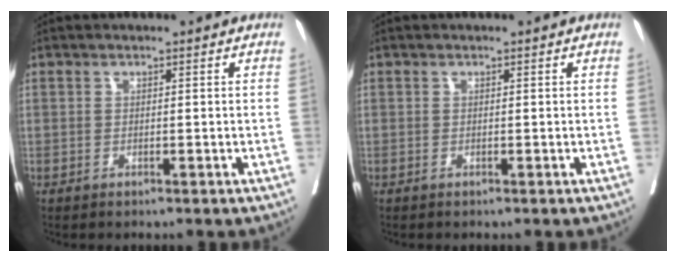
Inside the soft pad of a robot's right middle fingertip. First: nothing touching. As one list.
[{"total": 0.0}]